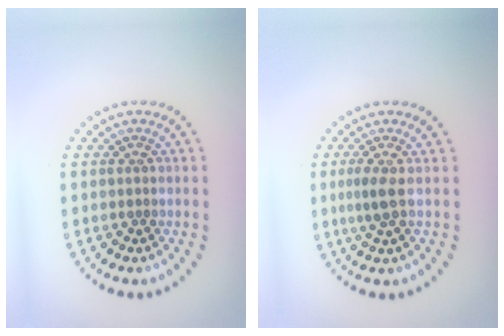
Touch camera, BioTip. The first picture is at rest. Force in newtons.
{"total": 1.7, "press": 1.3, "slide": 1.1}